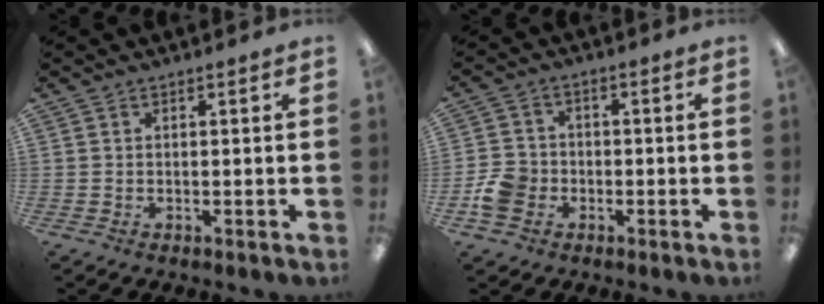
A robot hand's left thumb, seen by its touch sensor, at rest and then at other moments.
{"total": 6.5, "force": [-2.4, 5.3, 2.9], "torque": [-0.066, 0.013, -0.042]}